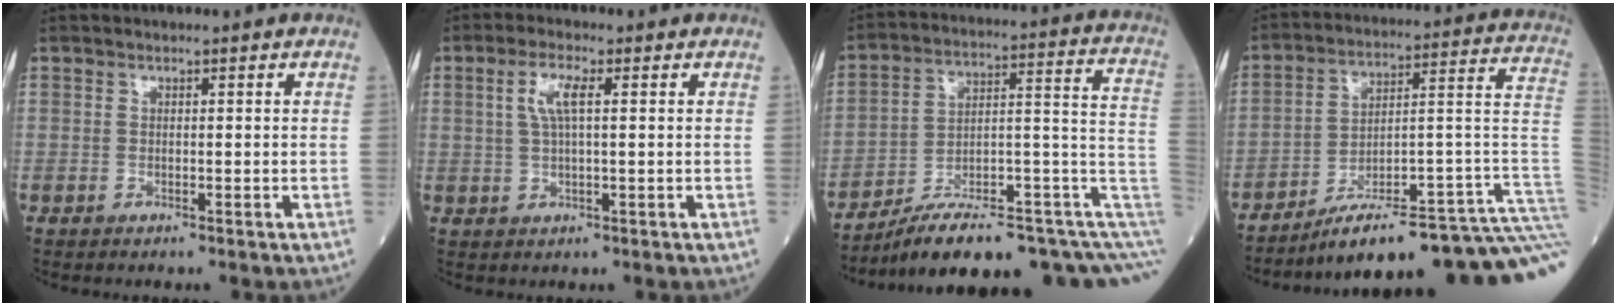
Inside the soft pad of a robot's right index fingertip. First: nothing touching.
{"total": 4.1, "force": [1.2, 0.8, 3.8], "torque": [-0.081, 0.009, 0.024]}
{"total": 20.7, "force": [-12.0, 4.6, 16.2], "torque": [-0.158, 0.070, -0.175]}
{"total": 26.0, "force": [-18.5, 1.4, 18.3], "torque": [-0.139, 0.025, -0.263]}